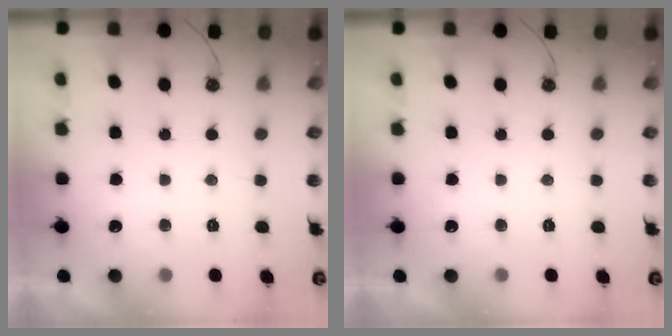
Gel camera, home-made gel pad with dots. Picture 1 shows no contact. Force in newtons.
{"total": 0.0}